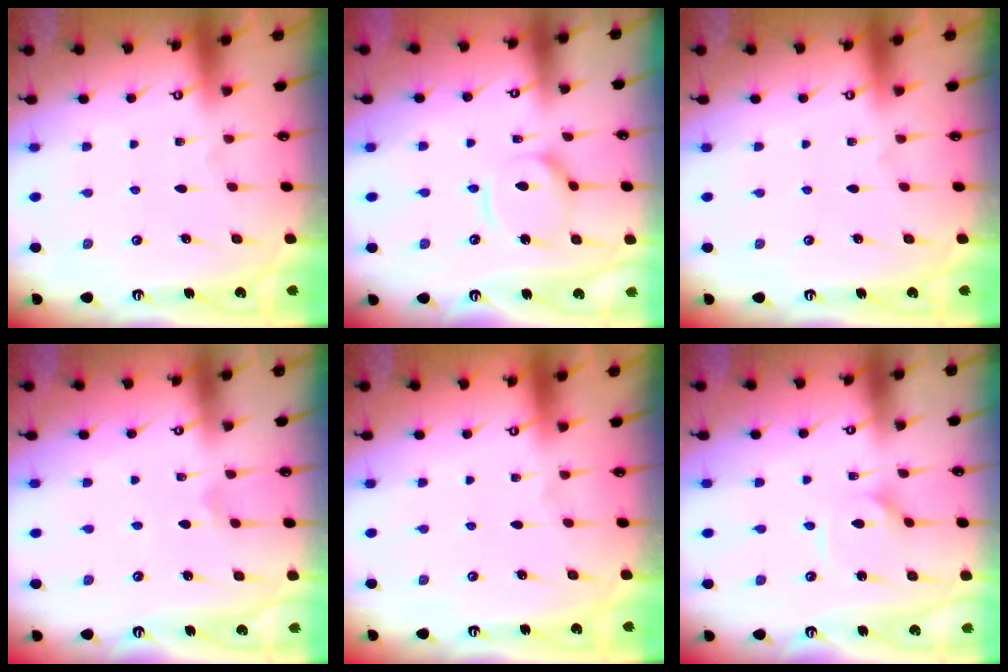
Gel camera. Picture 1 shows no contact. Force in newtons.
{"total": 10.3, "press": 10.3, "slide": 1.1}
{"total": 0.0}
{"total": 2.7, "press": 2.7, "slide": 0.3}
{"total": 0.0}
{"total": 3.2, "press": 3.2, "slide": 0.1}